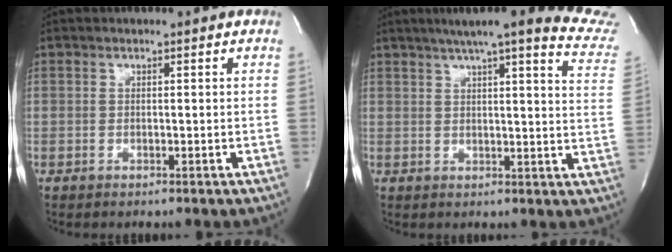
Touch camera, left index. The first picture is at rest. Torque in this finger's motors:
{"motor_torque": [0.26, -0.32, 0.19, 0.01]}